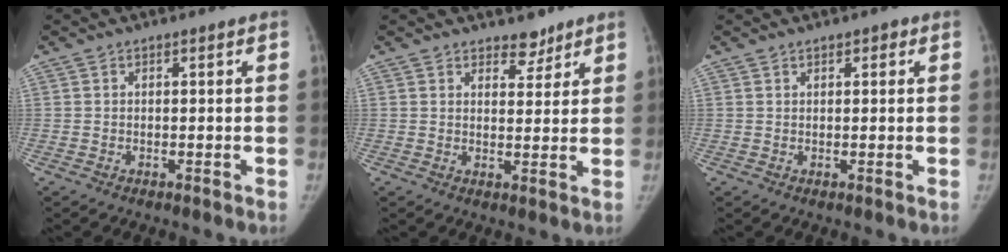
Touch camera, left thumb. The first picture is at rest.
{"total": 3.8, "force": [3.0, 2.0, 1.0], "torque": [0.012, -0.021, 0.045]}
{"total": 1.2, "force": [0.7, 0.7, 0.6], "torque": [0.002, -0.001, 0.006]}